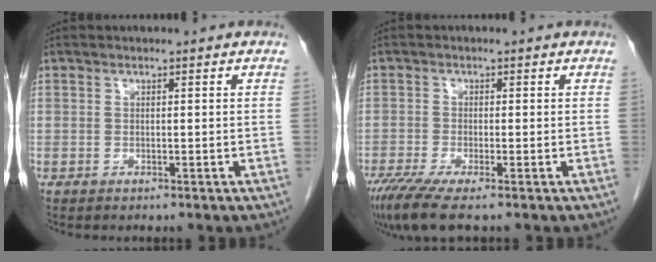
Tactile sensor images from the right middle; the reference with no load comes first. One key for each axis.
{"total": 6.1, "fx": -4.3, "fy": 0.3, "fz": 4.3, "tx": -0.079, "ty": -0.019, "tz": -0.077}